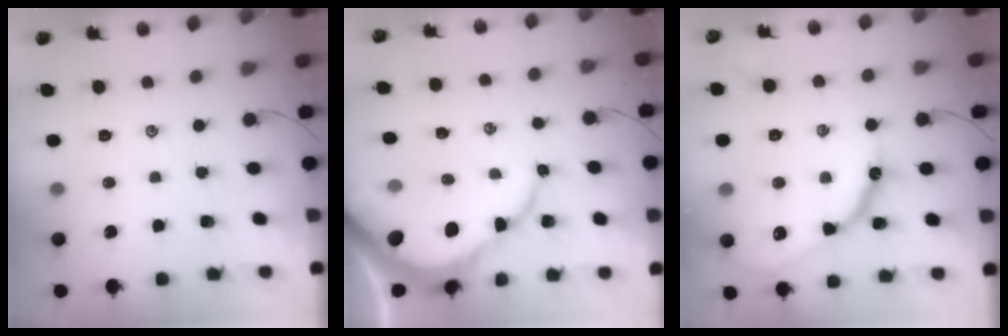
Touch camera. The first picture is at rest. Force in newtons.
{"total": 10.2, "press": 10.1, "slide": 1.1}
{"total": 14.0, "press": 13.9, "slide": 1.0}